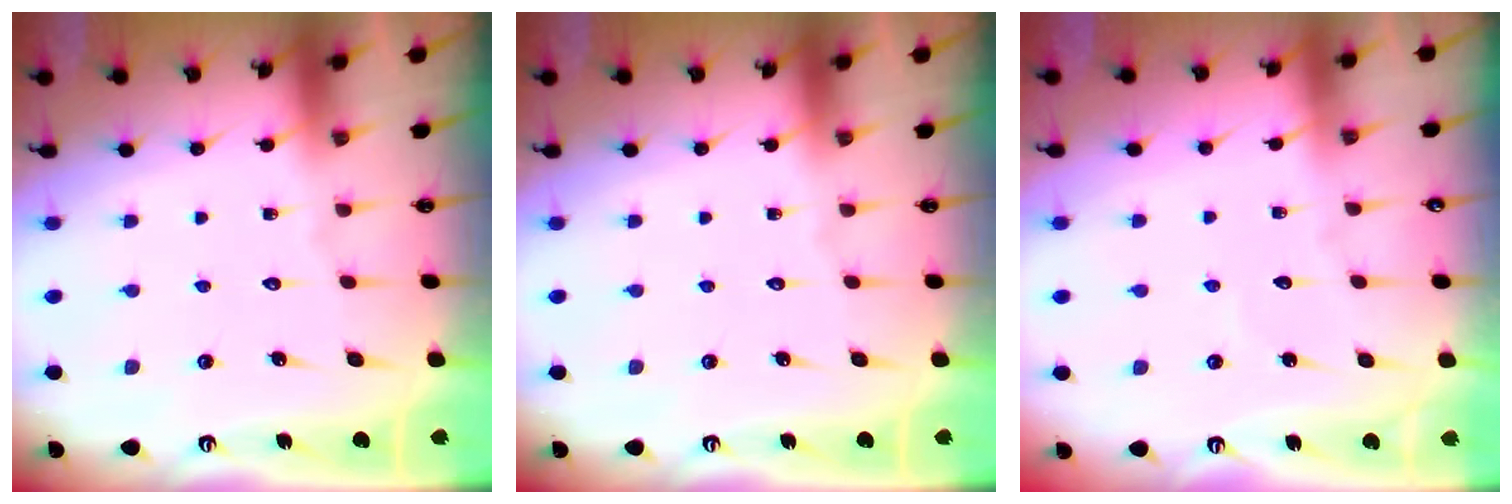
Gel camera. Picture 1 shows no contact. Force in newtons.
{"total": 0.0}
{"total": 2.9, "press": 2.9, "slide": 0.2}